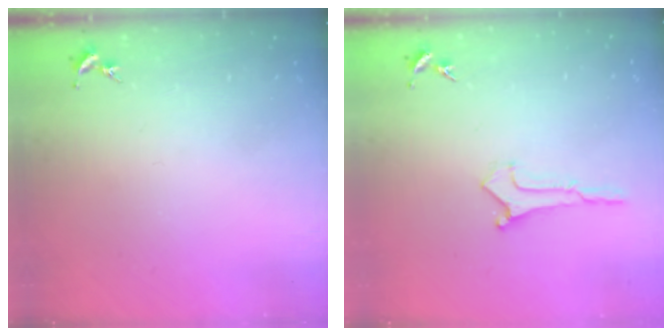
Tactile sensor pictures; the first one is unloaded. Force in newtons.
{"total": 0.0}